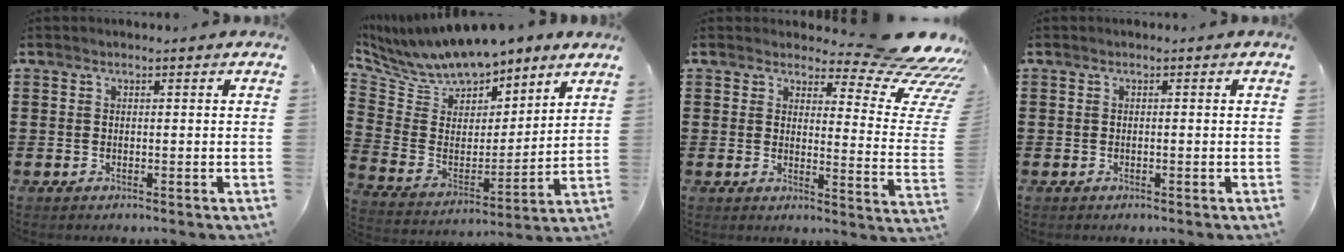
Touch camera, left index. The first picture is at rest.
{"total": 9.1, "force": [8.6, 2.8, 1.2], "torque": [-0.075, -0.056, 0.155]}
{"total": 10.6, "force": [8.4, 1.9, 6.3], "torque": [-0.094, -0.065, 0.143]}
{"total": 0.0}